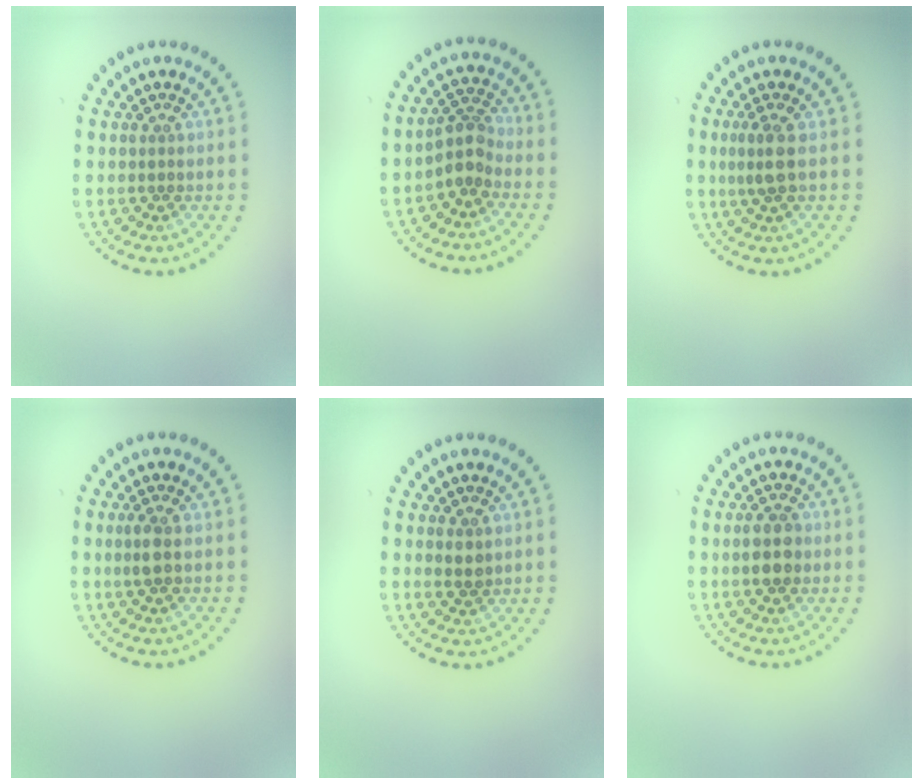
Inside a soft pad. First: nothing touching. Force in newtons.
{"total": 2.4, "press": 1.9, "slide": 1.5}
{"total": 2.1, "press": 1.8, "slide": 1.1}
{"total": 1.4, "press": 1.3, "slide": 0.5}
{"total": 1.3, "press": 1.3, "slide": 0.4}
{"total": 2.8, "press": 2.8, "slide": 0.1}